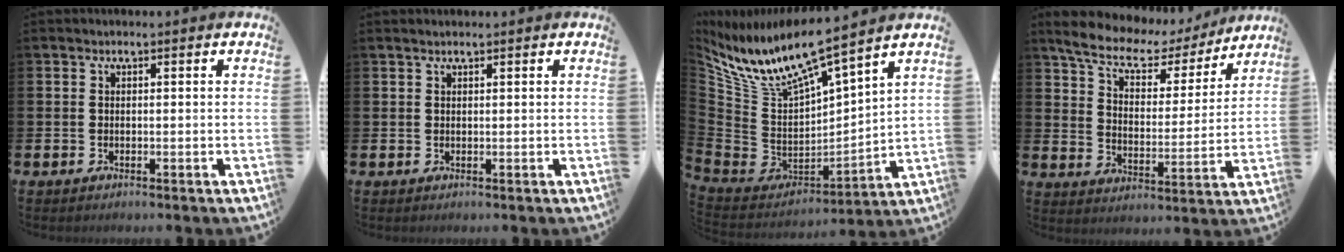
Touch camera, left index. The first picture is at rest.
{"total": 0.8, "force": [0.7, 0.1, 0.2], "torque": [0.001, 0.001, 0.012]}
{"total": 11.0, "force": [9.7, 1.1, 5.0], "torque": [-0.144, -0.076, 0.166]}
{"total": 8.2, "force": [7.0, 3.1, 2.9], "torque": [-0.086, -0.046, 0.118]}